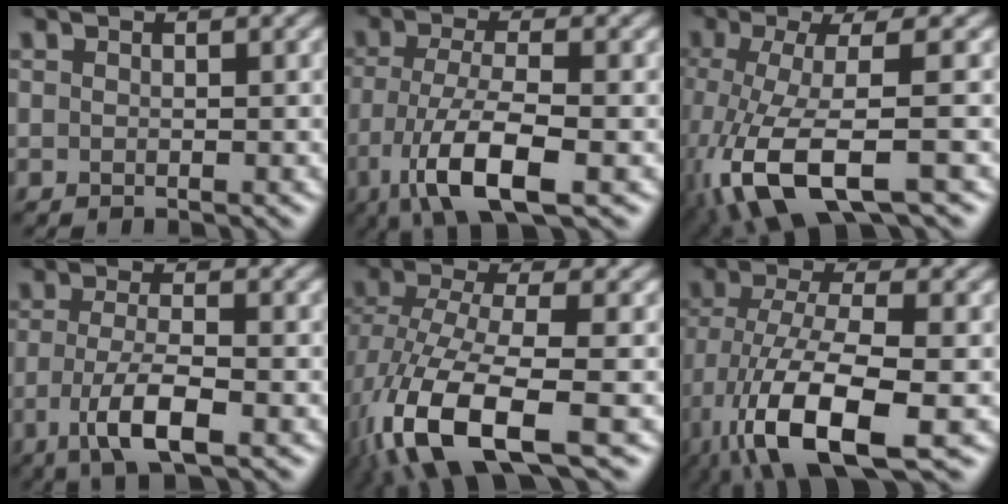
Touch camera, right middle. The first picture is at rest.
{"total": 7.7, "force": [-3.2, 2.3, 6.7], "torque": [-0.129, -0.004, -0.064]}
{"total": 9.6, "force": [-3.3, 2.9, 8.5], "torque": [-0.174, -0.008, -0.064]}
{"total": 4.9, "force": [-1.8, 1.4, 4.4], "torque": [-0.085, -0.002, -0.036]}
{"total": 10.8, "force": [-4.6, 4.1, 8.9], "torque": [-0.188, -0.009, -0.087]}
{"total": 10.7, "force": [-4.8, 3.6, 8.8], "torque": [-0.176, -0.011, -0.091]}